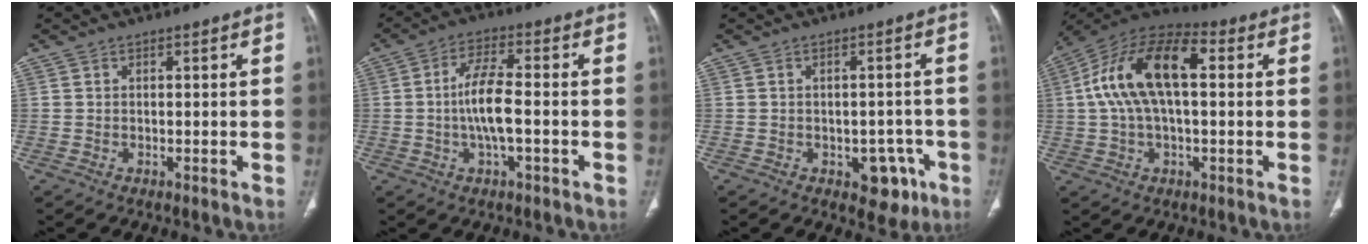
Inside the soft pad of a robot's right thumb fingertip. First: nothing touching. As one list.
[{"total": 8.0, "force": [-1.2, 2.4, 7.5], "torque": [-0.152, 0.014, -0.028]}, {"total": 7.6, "force": [-3.6, 4.6, 4.8], "torque": [-0.021, 0.025, -0.038]}, {"total": 17.4, "force": [2.8, 8.6, 14.8], "torque": [-0.270, 0.043, 0.041]}]